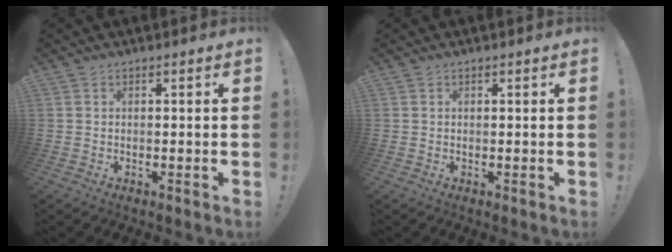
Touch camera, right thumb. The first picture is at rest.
{"total": 0.0}